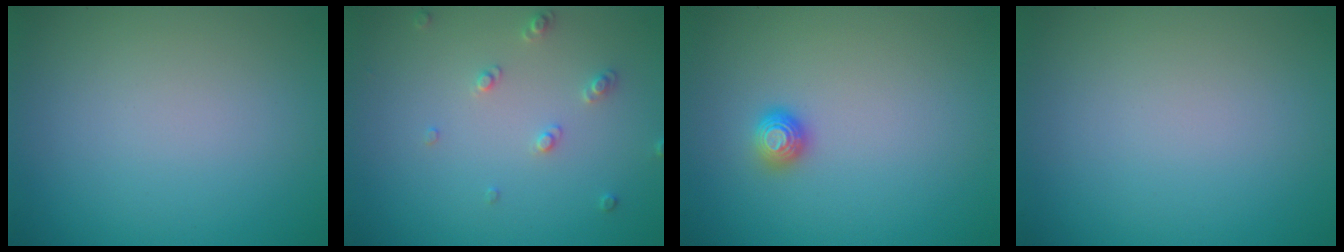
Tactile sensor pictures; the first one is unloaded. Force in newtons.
{"total": 1.6, "press": 1.5, "slide": 0.4}
{"total": 1.1, "press": 1.1, "slide": 0.4}
{"total": 0.0}